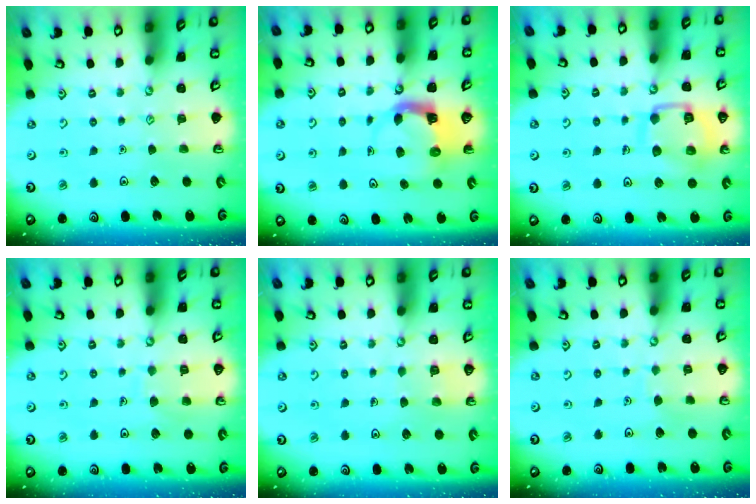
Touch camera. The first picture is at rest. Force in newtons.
{"total": 4.2, "press": 4.2, "slide": 0.2}
{"total": 13.2, "press": 13.1, "slide": 1.4}
{"total": 6.2, "press": 6.1, "slide": 0.7}
{"total": 2.8, "press": 2.8, "slide": 0.3}
{"total": 2.9, "press": 2.9, "slide": 0.2}